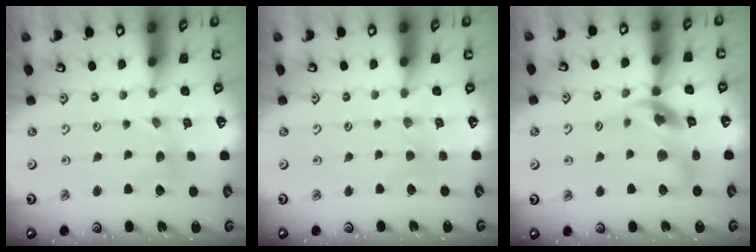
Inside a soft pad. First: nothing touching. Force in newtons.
{"total": 1.0, "press": 1.0, "slide": 0.2}
{"total": 13.1, "press": 13.0, "slide": 1.8}